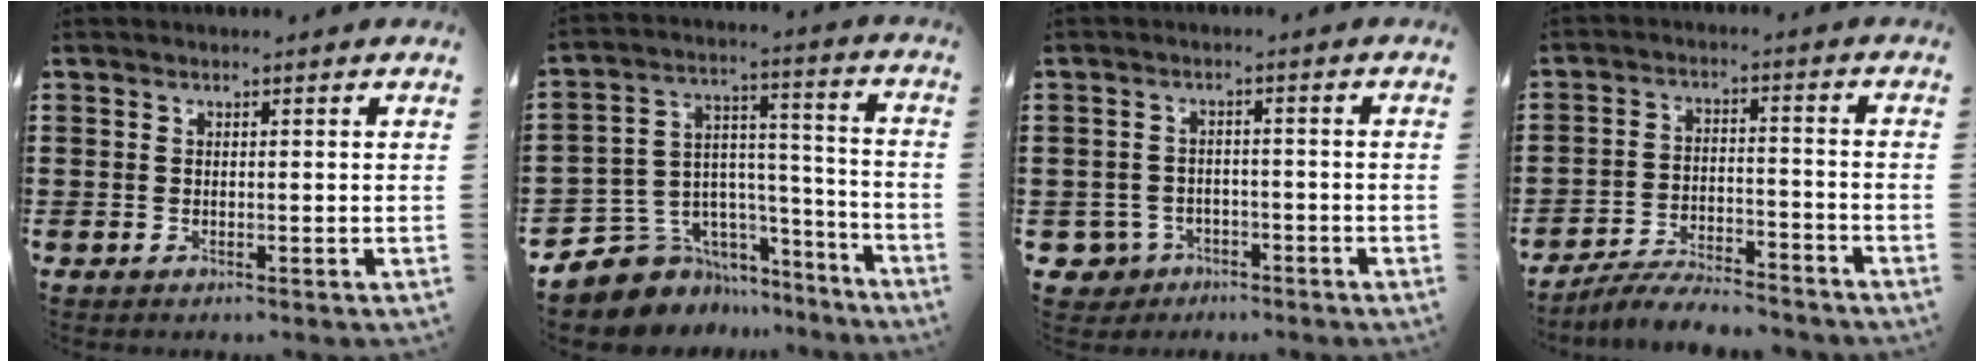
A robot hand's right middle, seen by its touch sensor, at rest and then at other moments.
{"total": 8.2, "force": [-6.2, 5.4, 0.6], "torque": [-0.041, 0.001, -0.115]}
{"total": 3.4, "force": [-2.6, 2.0, 0.7], "torque": [-0.042, -0.004, -0.062]}
{"total": 6.2, "force": [-6.0, 0.7, 1.5], "torque": [-0.026, 0.006, -0.117]}